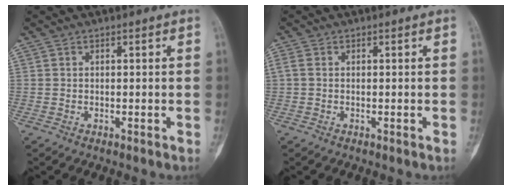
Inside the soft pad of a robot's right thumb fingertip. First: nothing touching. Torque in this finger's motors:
{"motor_torque": [-0.35, -0.07, -0.04, -0.01, -0.11]}